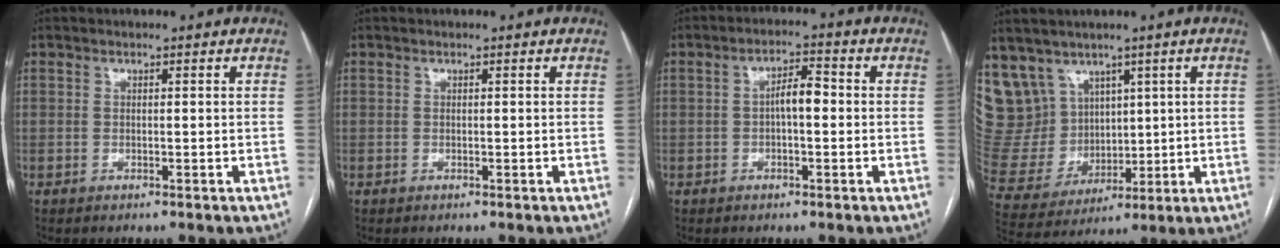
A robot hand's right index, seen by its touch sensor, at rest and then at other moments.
{"total": 0.0}
{"total": 4.1, "force": [-0.2, 1.3, 3.9], "torque": [-0.064, 0.016, -0.005]}
{"total": 11.7, "force": [7.3, 8.9, 1.9], "torque": [-0.060, 0.050, 0.173]}